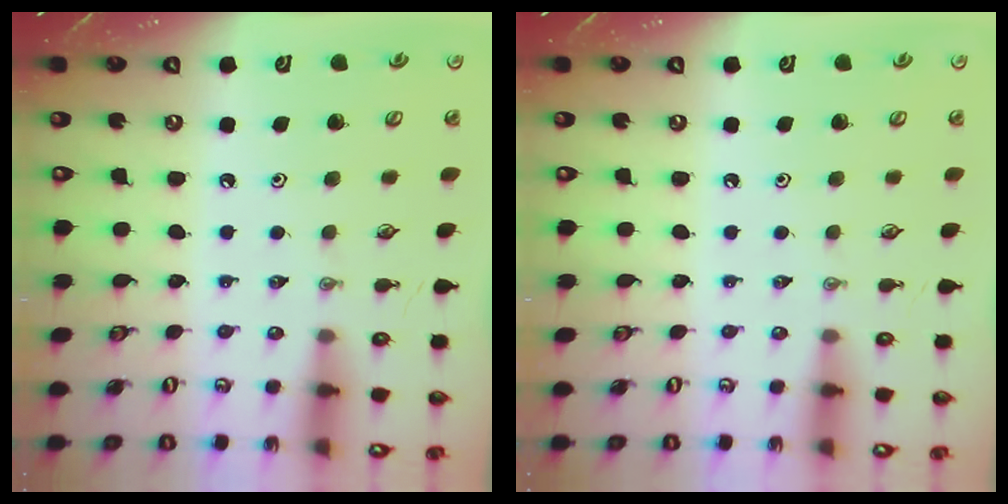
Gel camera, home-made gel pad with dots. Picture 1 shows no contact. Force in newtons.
{"total": 0.0}